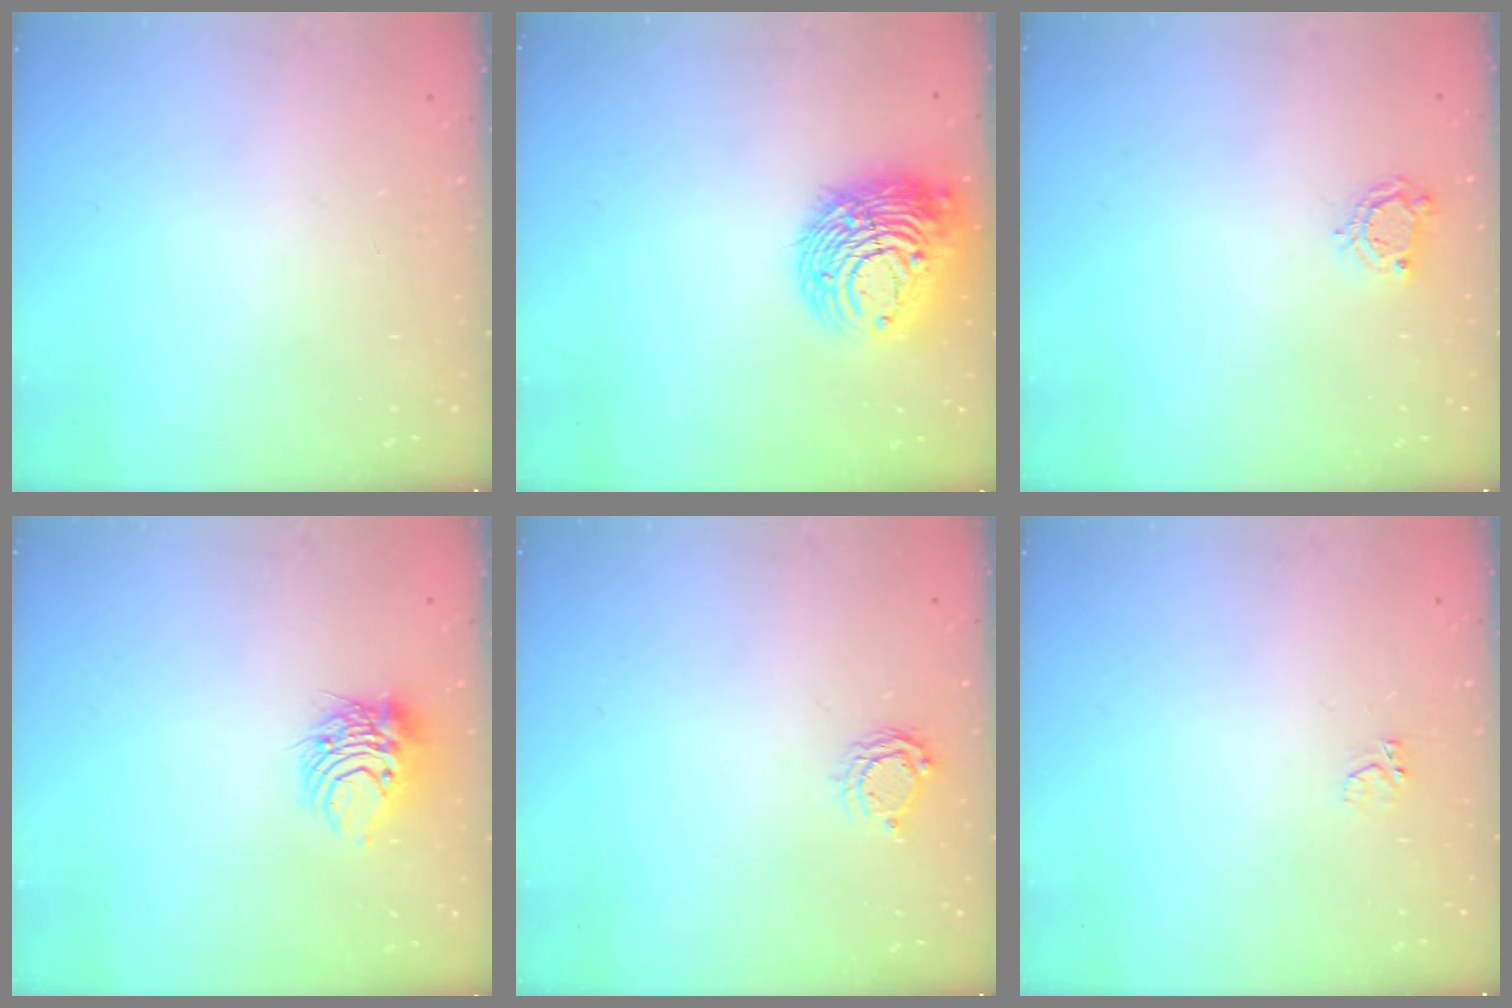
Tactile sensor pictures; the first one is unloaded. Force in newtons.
{"total": 14.9, "press": 14.7, "slide": 1.8}
{"total": 5.7, "press": 5.7, "slide": 0.4}
{"total": 8.2, "press": 8.2, "slide": 0.3}
{"total": 6.1, "press": 6.1, "slide": 0.3}
{"total": 2.4, "press": 2.3, "slide": 0.5}